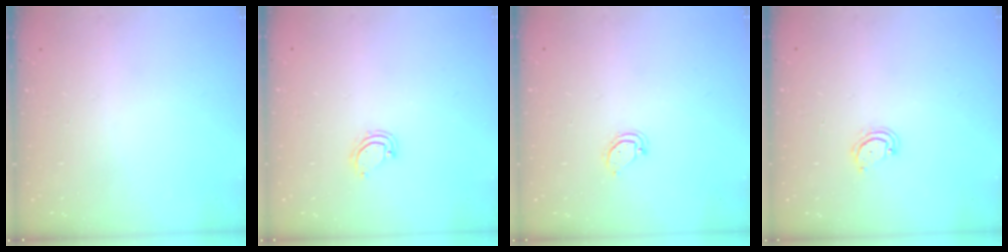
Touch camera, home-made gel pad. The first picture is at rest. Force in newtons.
{"total": 3.9, "press": 3.9, "slide": 0.3}
{"total": 3.0, "press": 3.0, "slide": 0.2}
{"total": 3.9, "press": 3.9, "slide": 0.3}